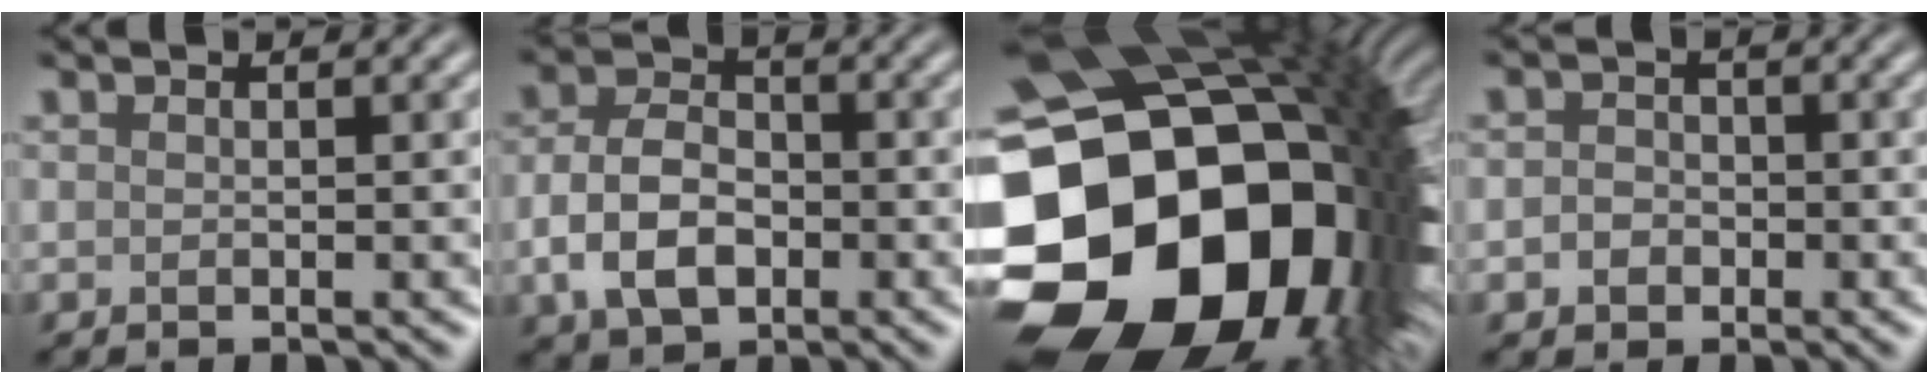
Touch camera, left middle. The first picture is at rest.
{"total": 5.6, "force": [-1.4, 3.8, 3.9], "torque": [-0.080, 0.000, -0.029]}
{"total": 23.3, "force": [-4.4, 17.3, 14.9], "torque": [-0.318, -0.073, -0.045]}
{"total": 1.9, "force": [-0.5, 1.7, 0.7], "torque": [0.003, -0.001, -0.019]}